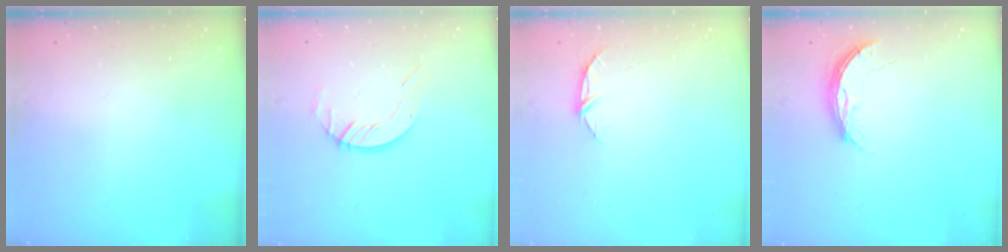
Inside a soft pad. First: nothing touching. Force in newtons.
{"total": 6.1, "press": 6.1, "slide": 0.5}
{"total": 5.4, "press": 5.4, "slide": 0.6}
{"total": 5.6, "press": 5.6, "slide": 0.5}